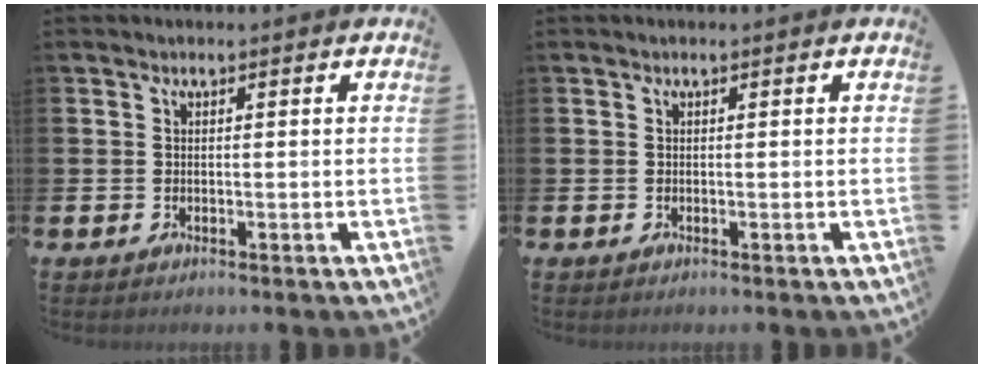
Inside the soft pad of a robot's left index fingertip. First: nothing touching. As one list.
[{"total": 0.0}]